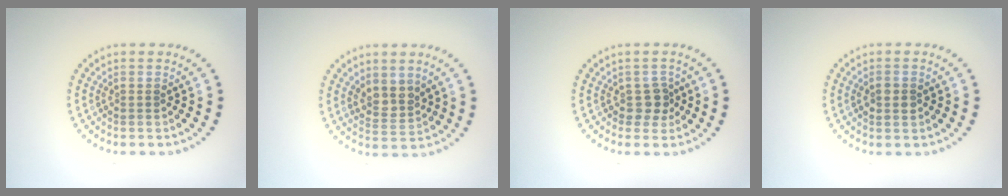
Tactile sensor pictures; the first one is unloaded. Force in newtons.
{"total": 2.3, "press": 1.9, "slide": 1.3}
{"total": 1.7, "press": 1.5, "slide": 0.9}
{"total": 1.4, "press": 1.4, "slide": 0.1}